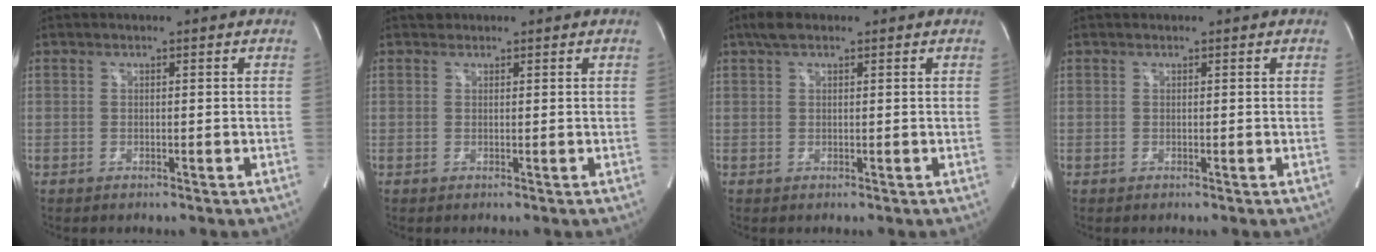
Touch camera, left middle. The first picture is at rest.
{"total": 0.9, "force": [0.7, 0.6, 0.0], "torque": [-0.002, 0.004, 0.009]}
{"total": 2.7, "force": [1.8, 1.0, 1.7], "torque": [-0.040, 0.019, 0.034]}
{"total": 0.0}